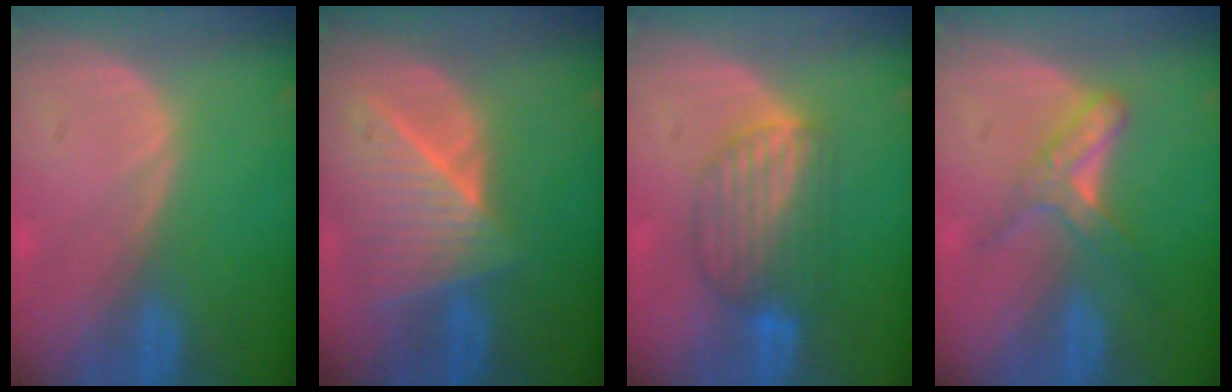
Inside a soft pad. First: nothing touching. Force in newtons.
{"total": 8.3, "press": 7.5, "slide": 3.5}
{"total": 6.7, "press": 6.7, "slide": 0.5}
{"total": 5.9, "press": 5.1, "slide": 3.0}